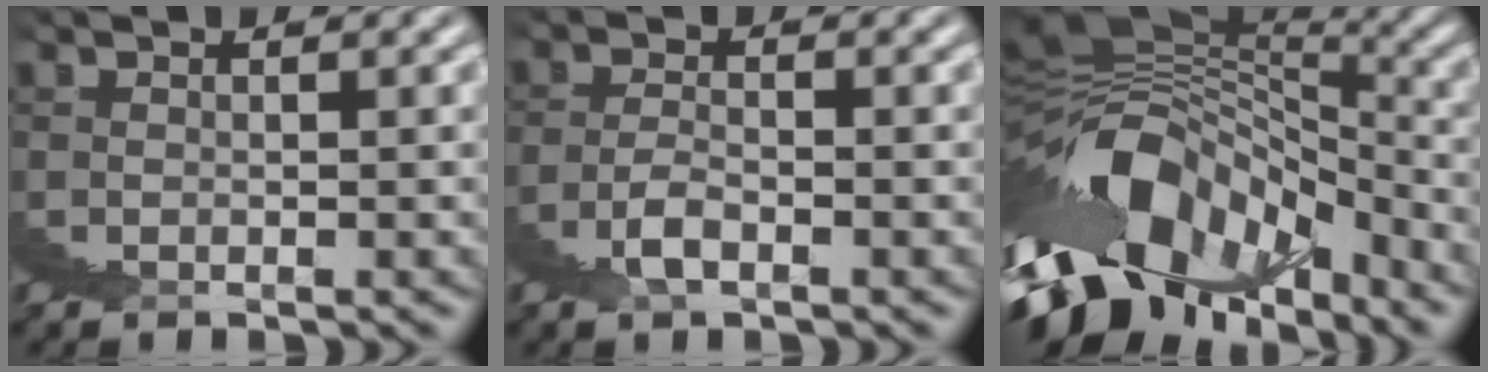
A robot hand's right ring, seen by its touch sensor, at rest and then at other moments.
{"total": 0.8, "force": [-0.5, 0.5, 0.0], "torque": [-0.007, 0.010, -0.015]}
{"total": 11.1, "force": [-1.3, 5.4, 9.6], "torque": [-0.108, 0.020, -0.031]}